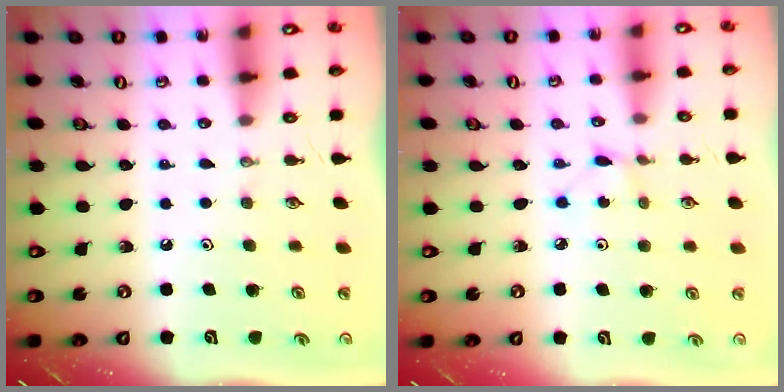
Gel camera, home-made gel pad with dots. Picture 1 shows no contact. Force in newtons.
{"total": 0.8, "press": 0.8, "slide": 0.1}